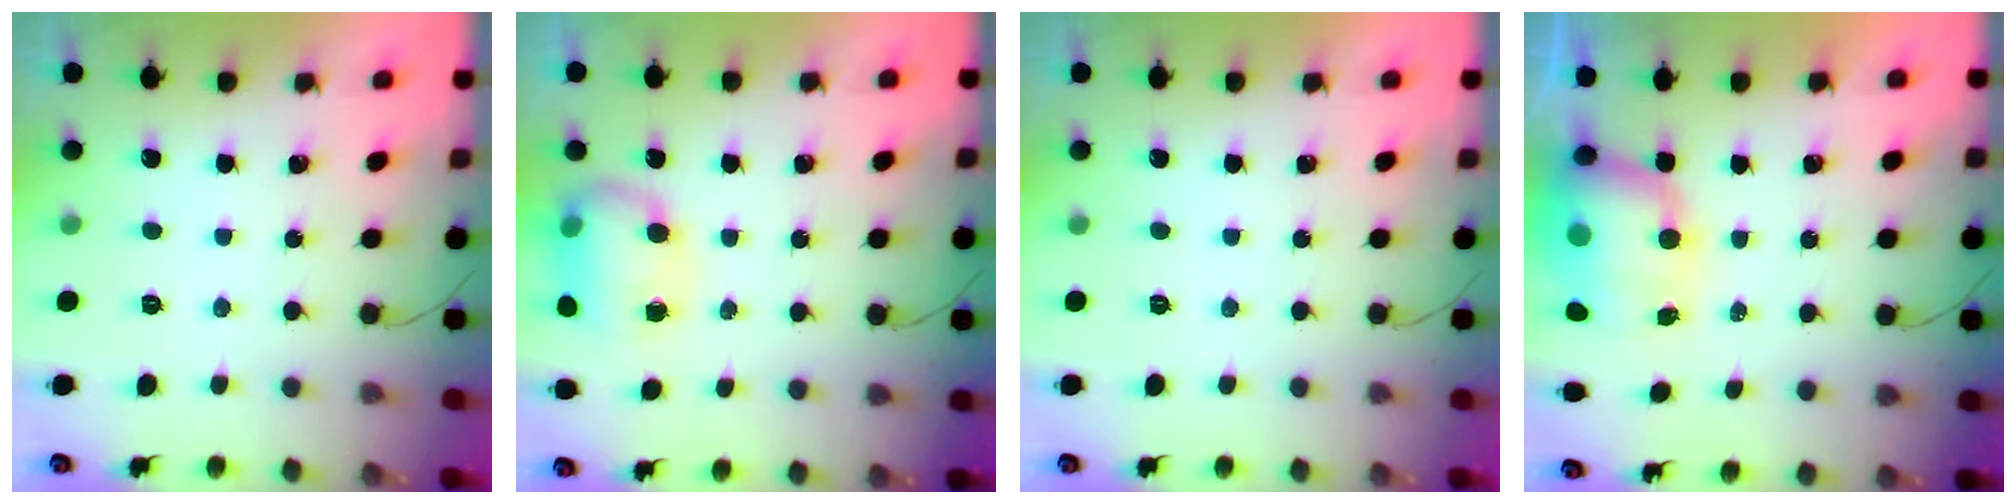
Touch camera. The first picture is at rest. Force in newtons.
{"total": 11.9, "press": 9.6, "slide": 7.0}
{"total": 0.0}
{"total": 10.6, "press": 10.2, "slide": 2.8}